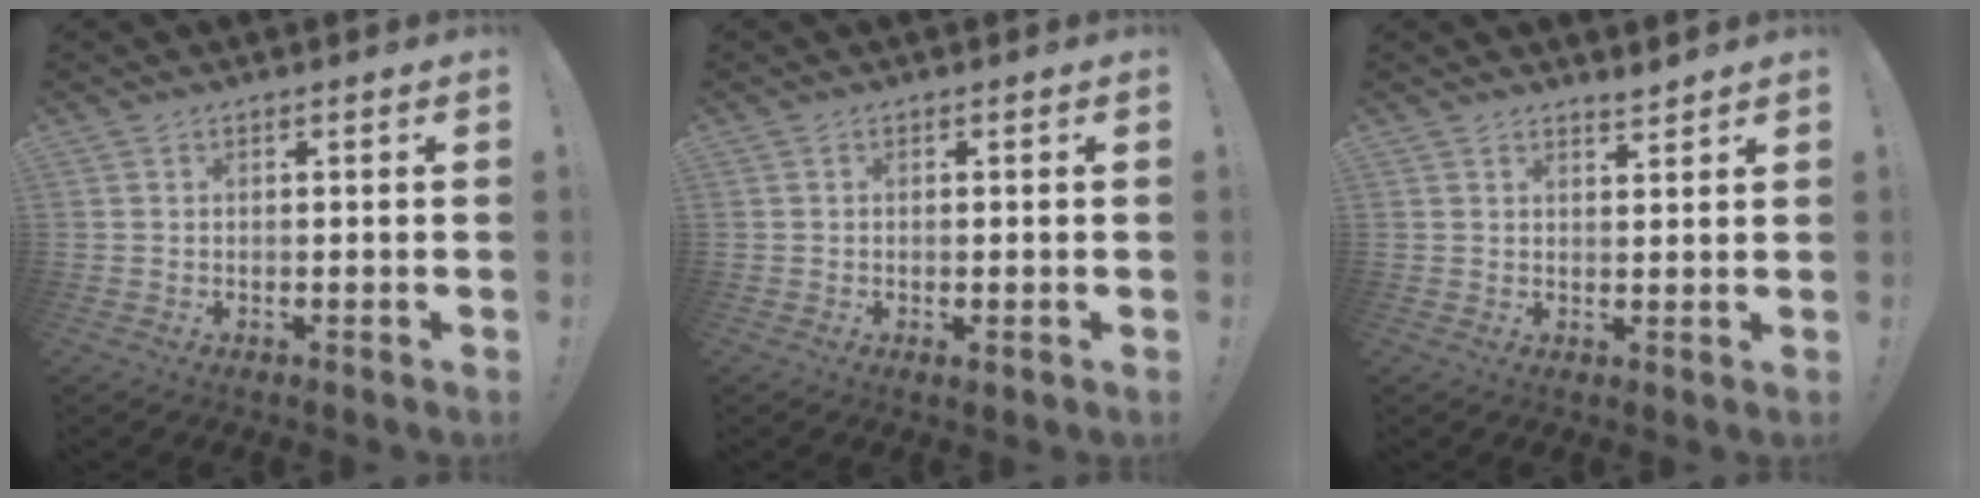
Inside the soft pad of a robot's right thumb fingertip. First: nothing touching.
{"total": 1.2, "force": [0.4, 0.3, 1.1], "torque": [-0.009, -0.004, 0.006]}
{"total": 2.4, "force": [2.3, 0.4, 0.6], "torque": [0.000, -0.018, 0.040]}